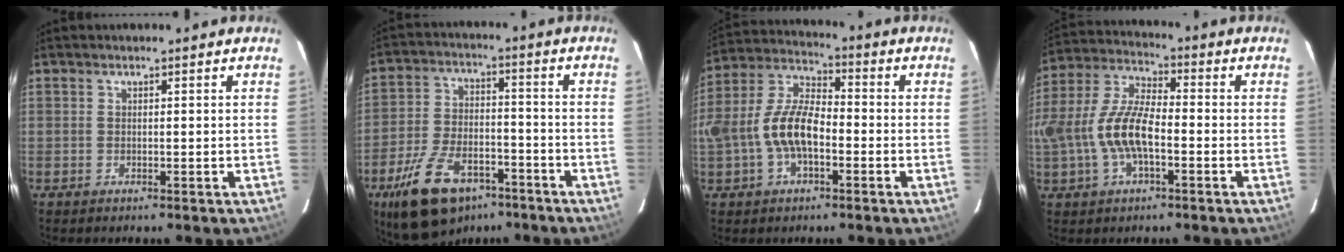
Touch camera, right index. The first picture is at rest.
{"total": 17.2, "force": [-11.0, 8.8, 9.9], "torque": [-0.209, -0.012, -0.179]}
{"total": 12.2, "force": [-3.0, 6.2, 10.0], "torque": [-0.213, 0.014, -0.058]}
{"total": 13.2, "force": [-3.0, 5.6, 11.6], "torque": [-0.248, 0.006, -0.056]}